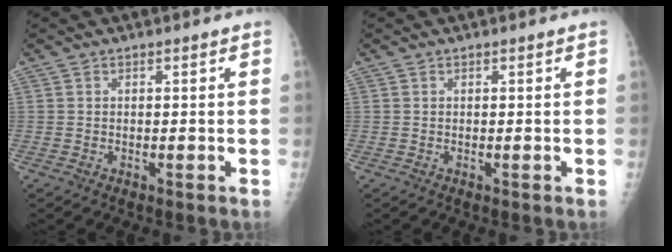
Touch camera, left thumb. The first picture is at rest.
{"total": 0.0}